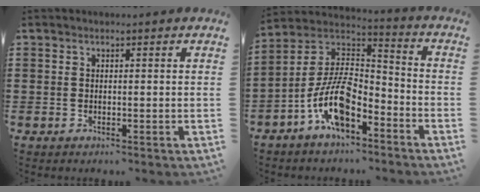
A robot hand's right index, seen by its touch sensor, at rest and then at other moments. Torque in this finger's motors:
{"motor_torque": [2.14, 0.00, 1.05, 0.21]}